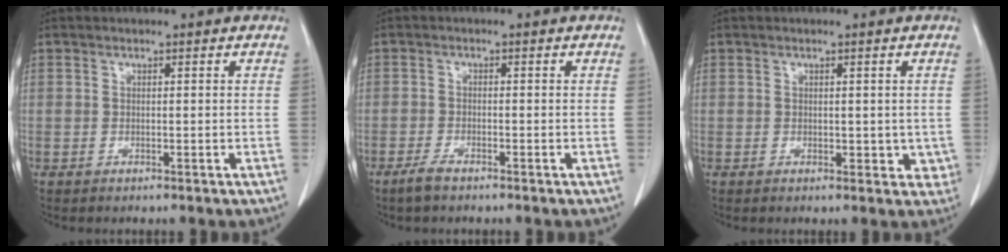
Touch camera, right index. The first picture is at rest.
{"total": 2.2, "force": [-1.7, 0.4, 1.3], "torque": [-0.033, -0.003, -0.033]}
{"total": 1.6, "force": [-0.1, 1.0, 1.2], "torque": [-0.011, 0.000, 0.000]}